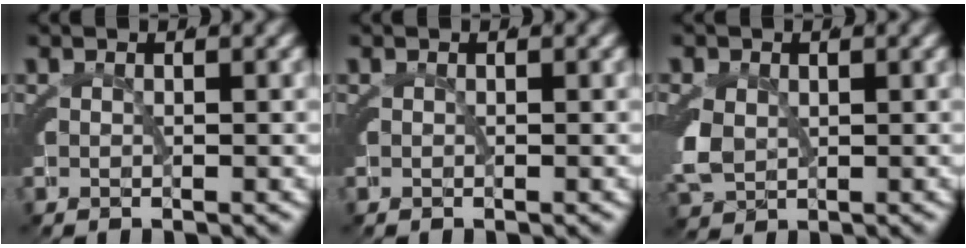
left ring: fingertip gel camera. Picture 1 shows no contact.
{"total": 0.0}
{"total": 3.6, "force": [-0.4, 3.1, 1.8], "torque": [-0.068, -0.024, 0.012]}